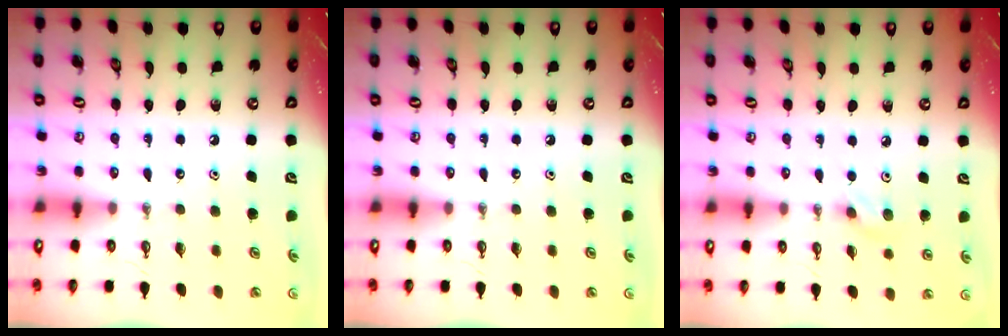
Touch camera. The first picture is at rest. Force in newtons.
{"total": 0.0}
{"total": 6.1, "press": 5.9, "slide": 1.7}